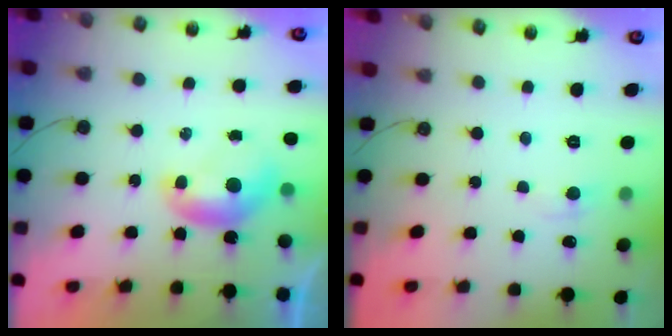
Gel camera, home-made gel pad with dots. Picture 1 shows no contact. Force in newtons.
{"total": 0.6, "press": 0.4, "slide": 0.5}